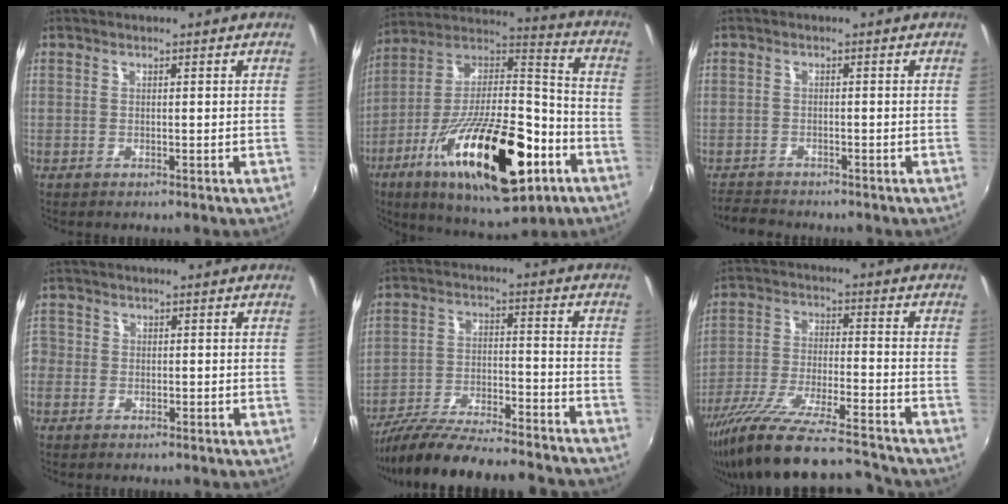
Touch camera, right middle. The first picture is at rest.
{"total": 28.4, "force": [-12.5, 10.3, 23.4], "torque": [-0.400, -0.026, -0.198]}
{"total": 3.0, "force": [-2.7, 1.4, 0.0], "torque": [-0.009, 0.005, -0.055]}
{"total": 4.1, "force": [-2.2, 3.3, 1.0], "torque": [-0.034, 0.002, -0.047]}
{"total": 25.9, "force": [-23.2, 3.6, 11.1], "torque": [-0.194, -0.037, -0.338]}
{"total": 21.7, "force": [-18.8, 1.4, 10.6], "torque": [-0.197, -0.052, -0.314]}